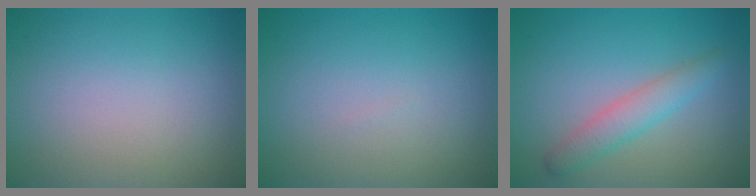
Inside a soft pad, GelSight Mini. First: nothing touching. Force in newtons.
{"total": 0.0}
{"total": 2.7, "press": 2.7, "slide": 0.0}